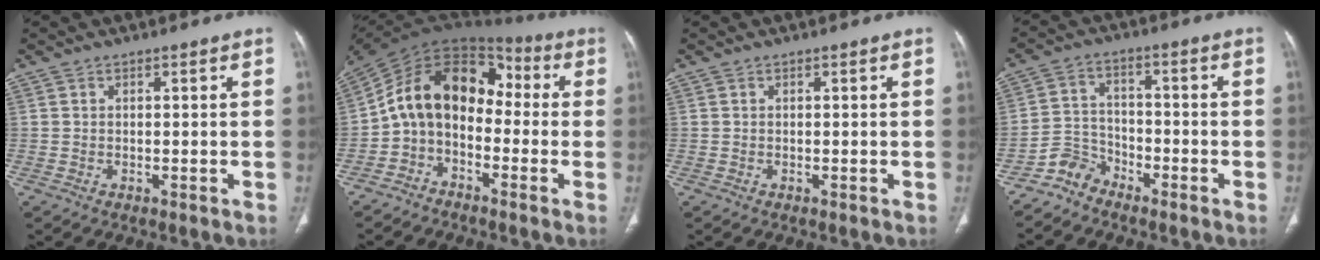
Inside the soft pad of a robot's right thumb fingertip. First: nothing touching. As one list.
[{"total": 14.0, "force": [-2.0, 10.0, 9.6], "torque": [-0.138, 0.083, -0.052]}, {"total": 0.0}, {"total": 5.1, "force": [-4.4, 2.6, 0.2], "torque": [0.007, 0.036, -0.093]}]